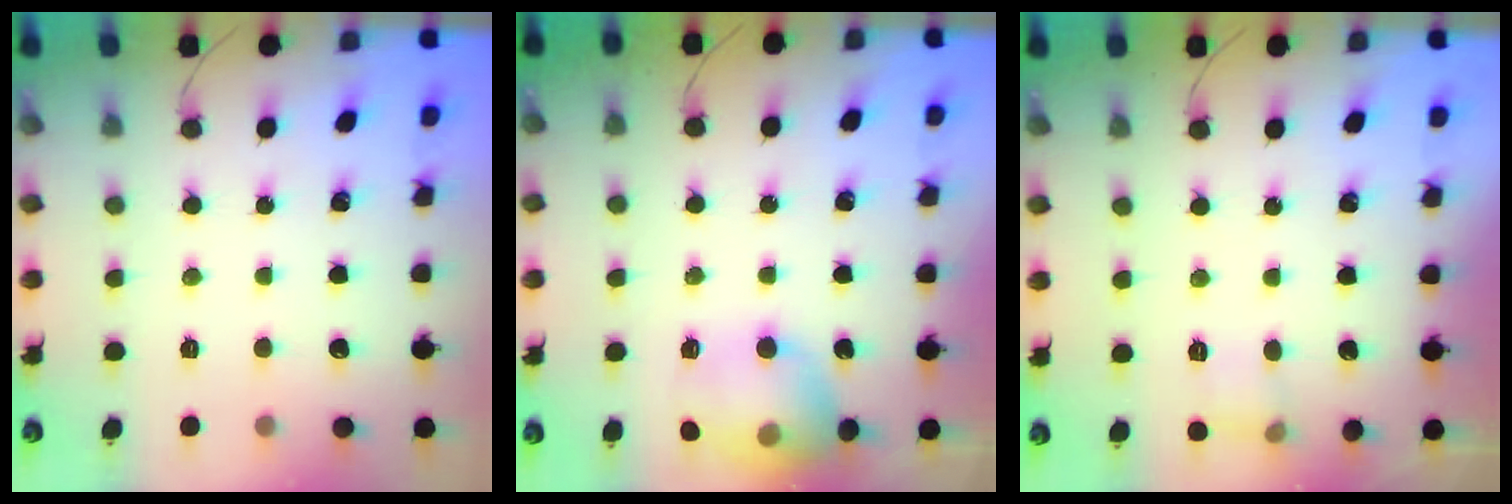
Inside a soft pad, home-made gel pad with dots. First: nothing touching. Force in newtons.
{"total": 15.4, "press": 15.3, "slide": 1.5}
{"total": 5.8, "press": 5.6, "slide": 1.7}